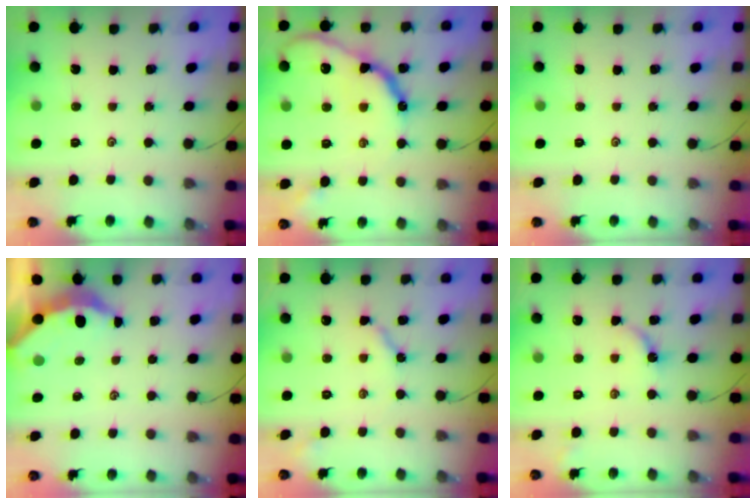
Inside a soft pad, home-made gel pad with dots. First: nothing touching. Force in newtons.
{"total": 16.3, "press": 16.2, "slide": 1.1}
{"total": 0.0}
{"total": 3.7, "press": 3.7, "slide": 0.4}
{"total": 4.1, "press": 4.1, "slide": 0.3}
{"total": 5.0, "press": 5.0, "slide": 0.6}